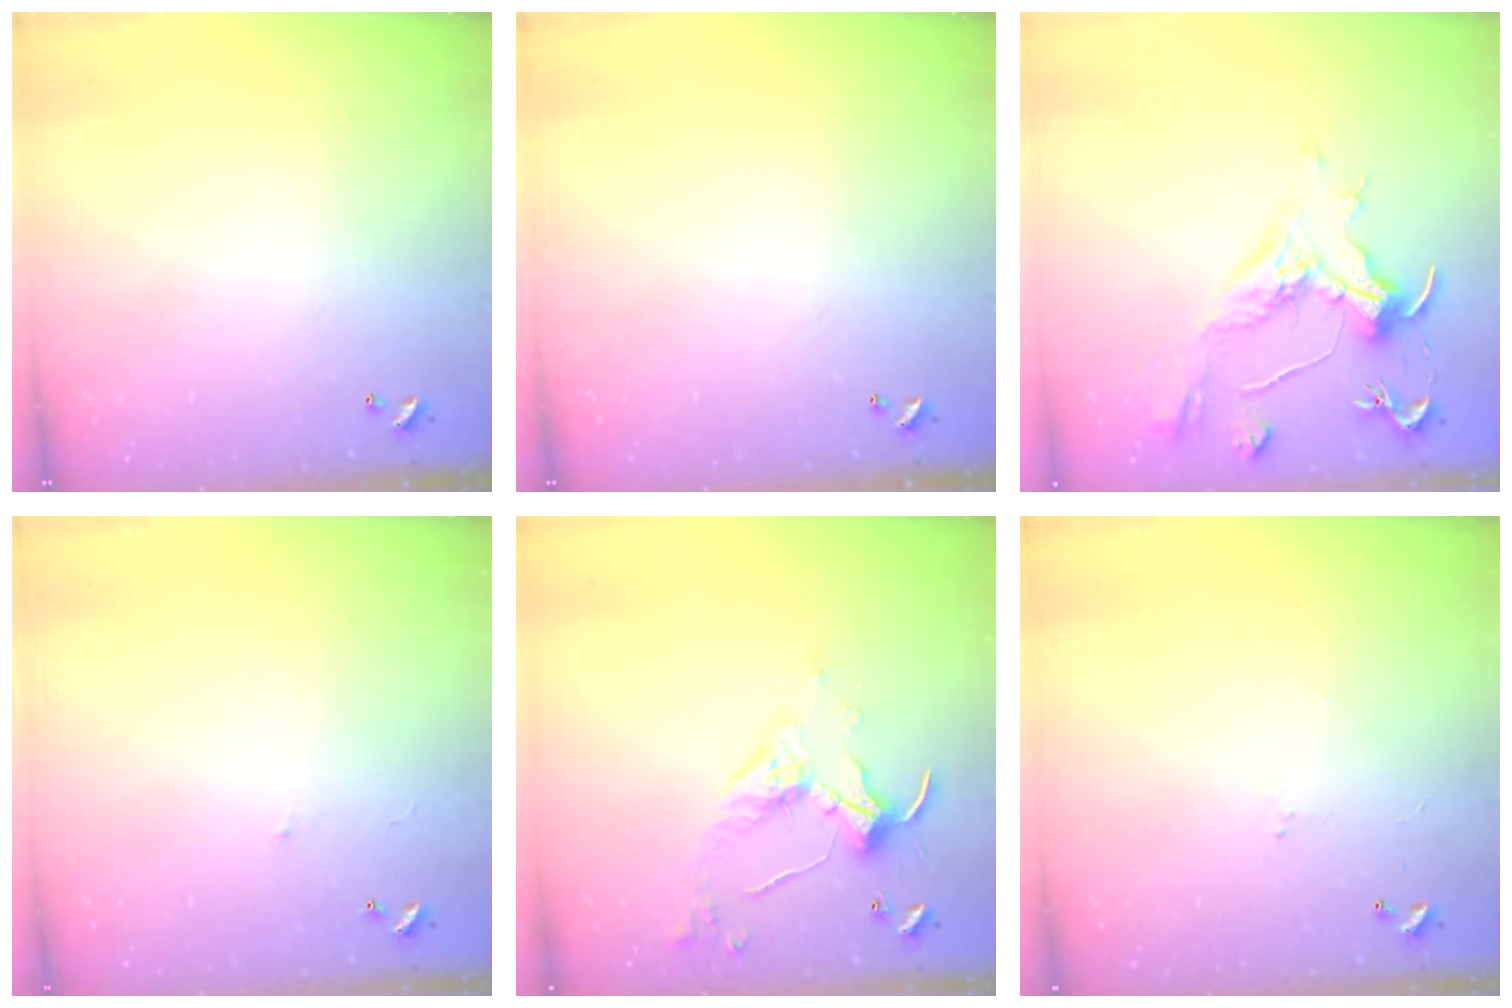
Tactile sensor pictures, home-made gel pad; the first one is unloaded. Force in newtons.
{"total": 0.0}
{"total": 1.1, "press": 0.1, "slide": 1.1}
{"total": 0.6, "press": 0.0, "slide": 0.6}
{"total": 5.0, "press": 5.0, "slide": 0.5}
{"total": 1.9, "press": 1.8, "slide": 0.6}